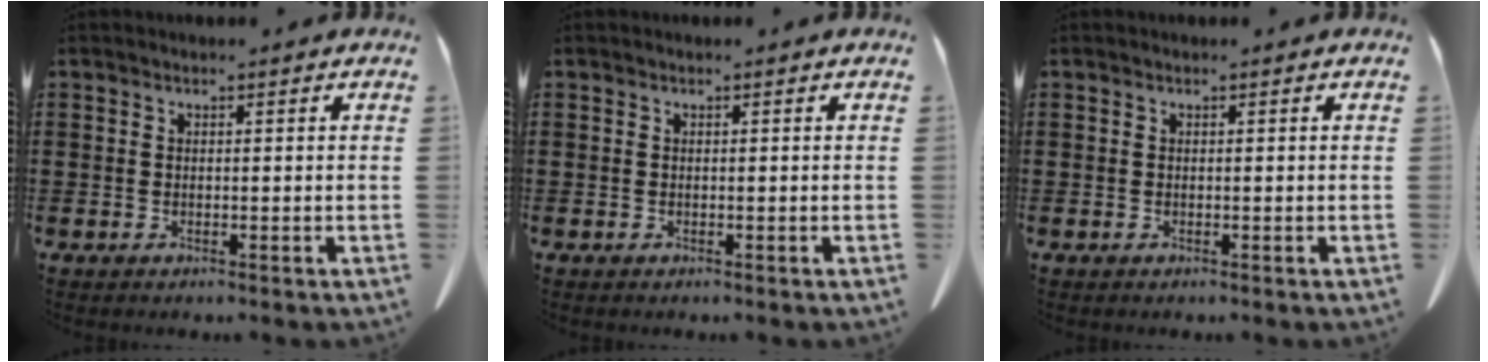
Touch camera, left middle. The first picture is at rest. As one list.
[{"total": 0.0}, {"total": 0.0}]